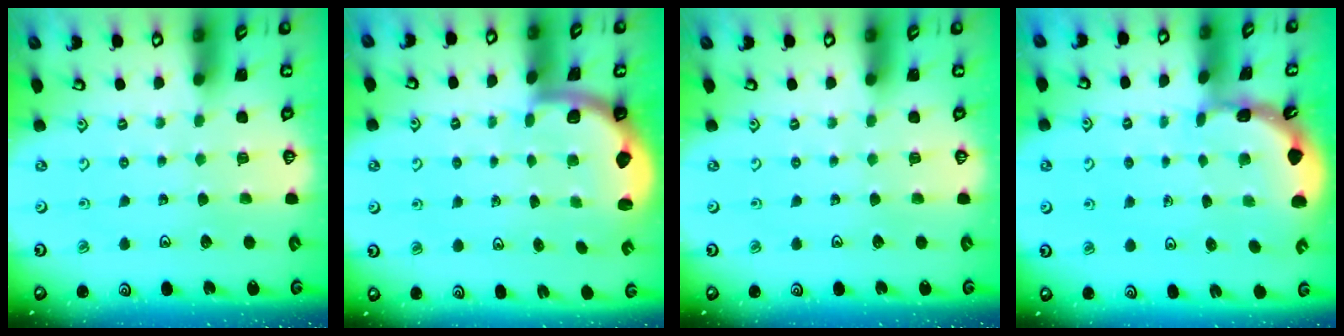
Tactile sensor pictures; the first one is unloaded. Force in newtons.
{"total": 1.9, "press": 1.8, "slide": 0.5}
{"total": 0.0}
{"total": 1.7, "press": 1.7, "slide": 0.1}